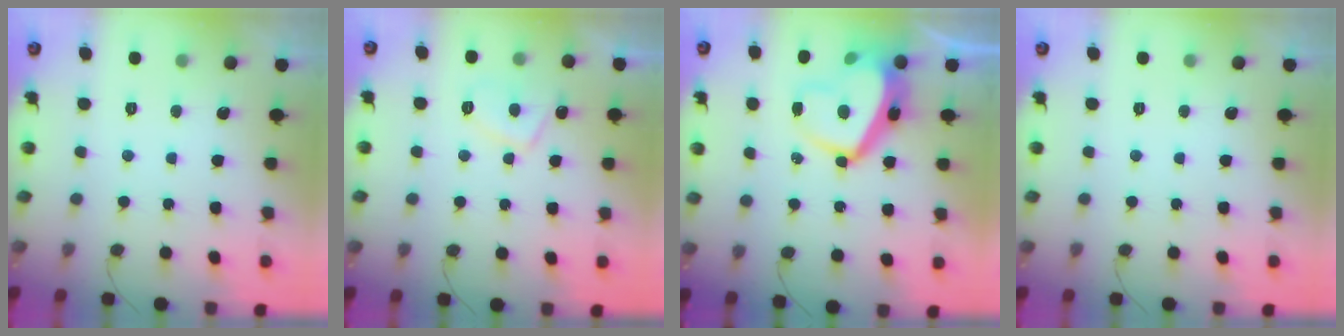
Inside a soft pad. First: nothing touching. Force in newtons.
{"total": 4.7, "press": 4.5, "slide": 1.1}
{"total": 12.2, "press": 12.2, "slide": 1.0}
{"total": 0.0}